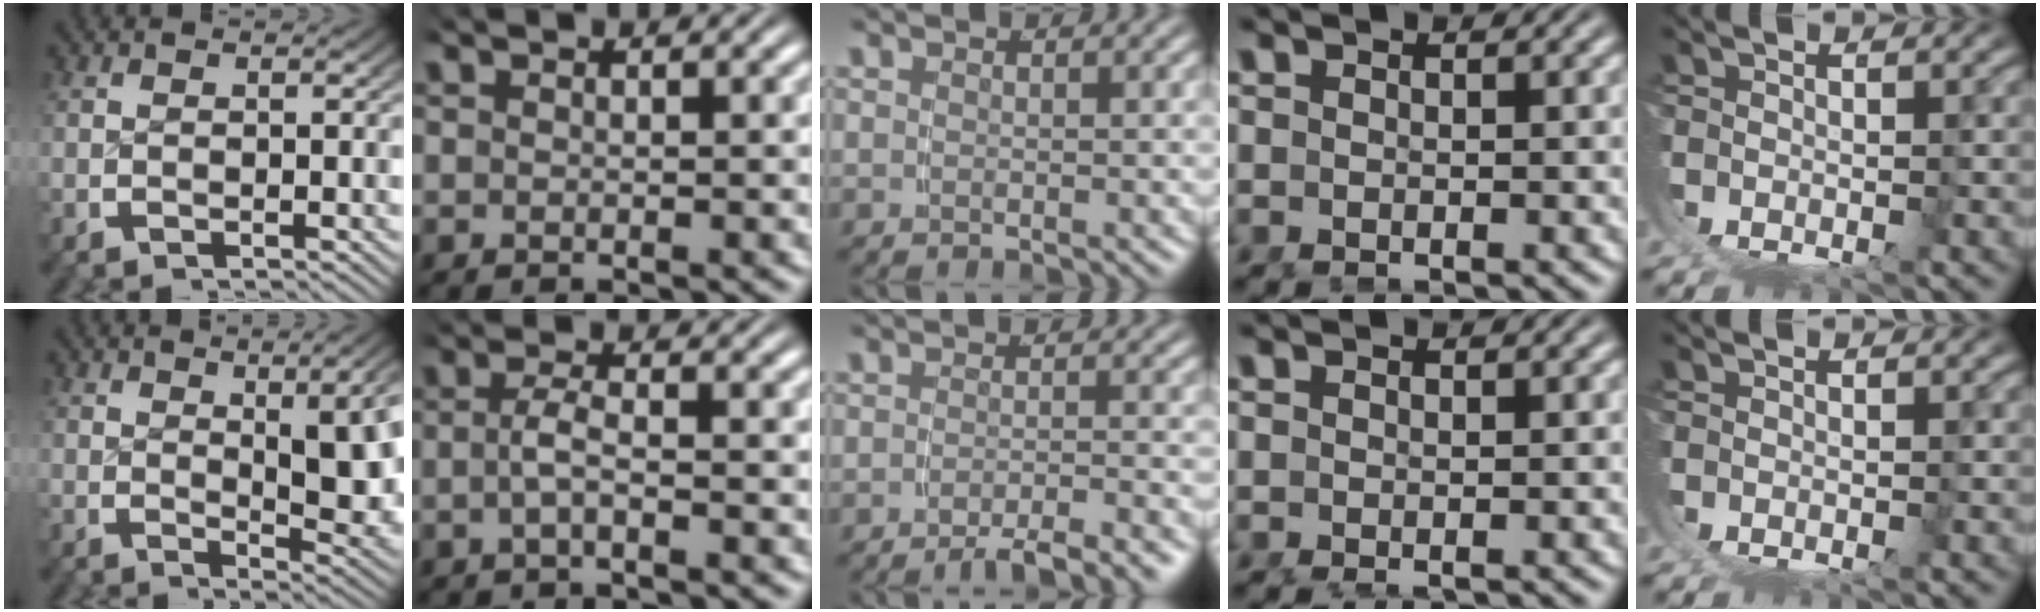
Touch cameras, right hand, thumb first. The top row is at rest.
{"thumb": {"total": 7.4, "force": [0.5, 2.9, 6.8], "torque": [-0.086, -0.015, 0.020]}, "index": {"total": 2.0, "force": [-1.0, -0.1, 1.7], "torque": [-0.038, -0.003, -0.017]}, "middle": {"total": 4.0, "force": [-3.5, 0.3, 2.0], "torque": [-0.024, 0.002, -0.058]}, "ring": {"total": 0.6, "force": [-0.5, 0.1, 0.4], "torque": [-0.010, -0.003, -0.003]}}